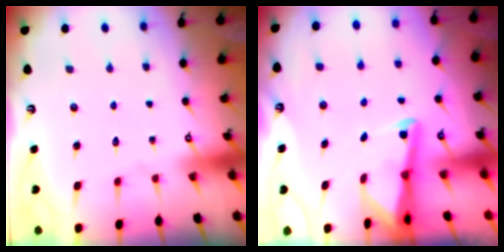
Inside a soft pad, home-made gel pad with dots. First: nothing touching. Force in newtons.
{"total": 2.9, "press": 2.9, "slide": 0.2}